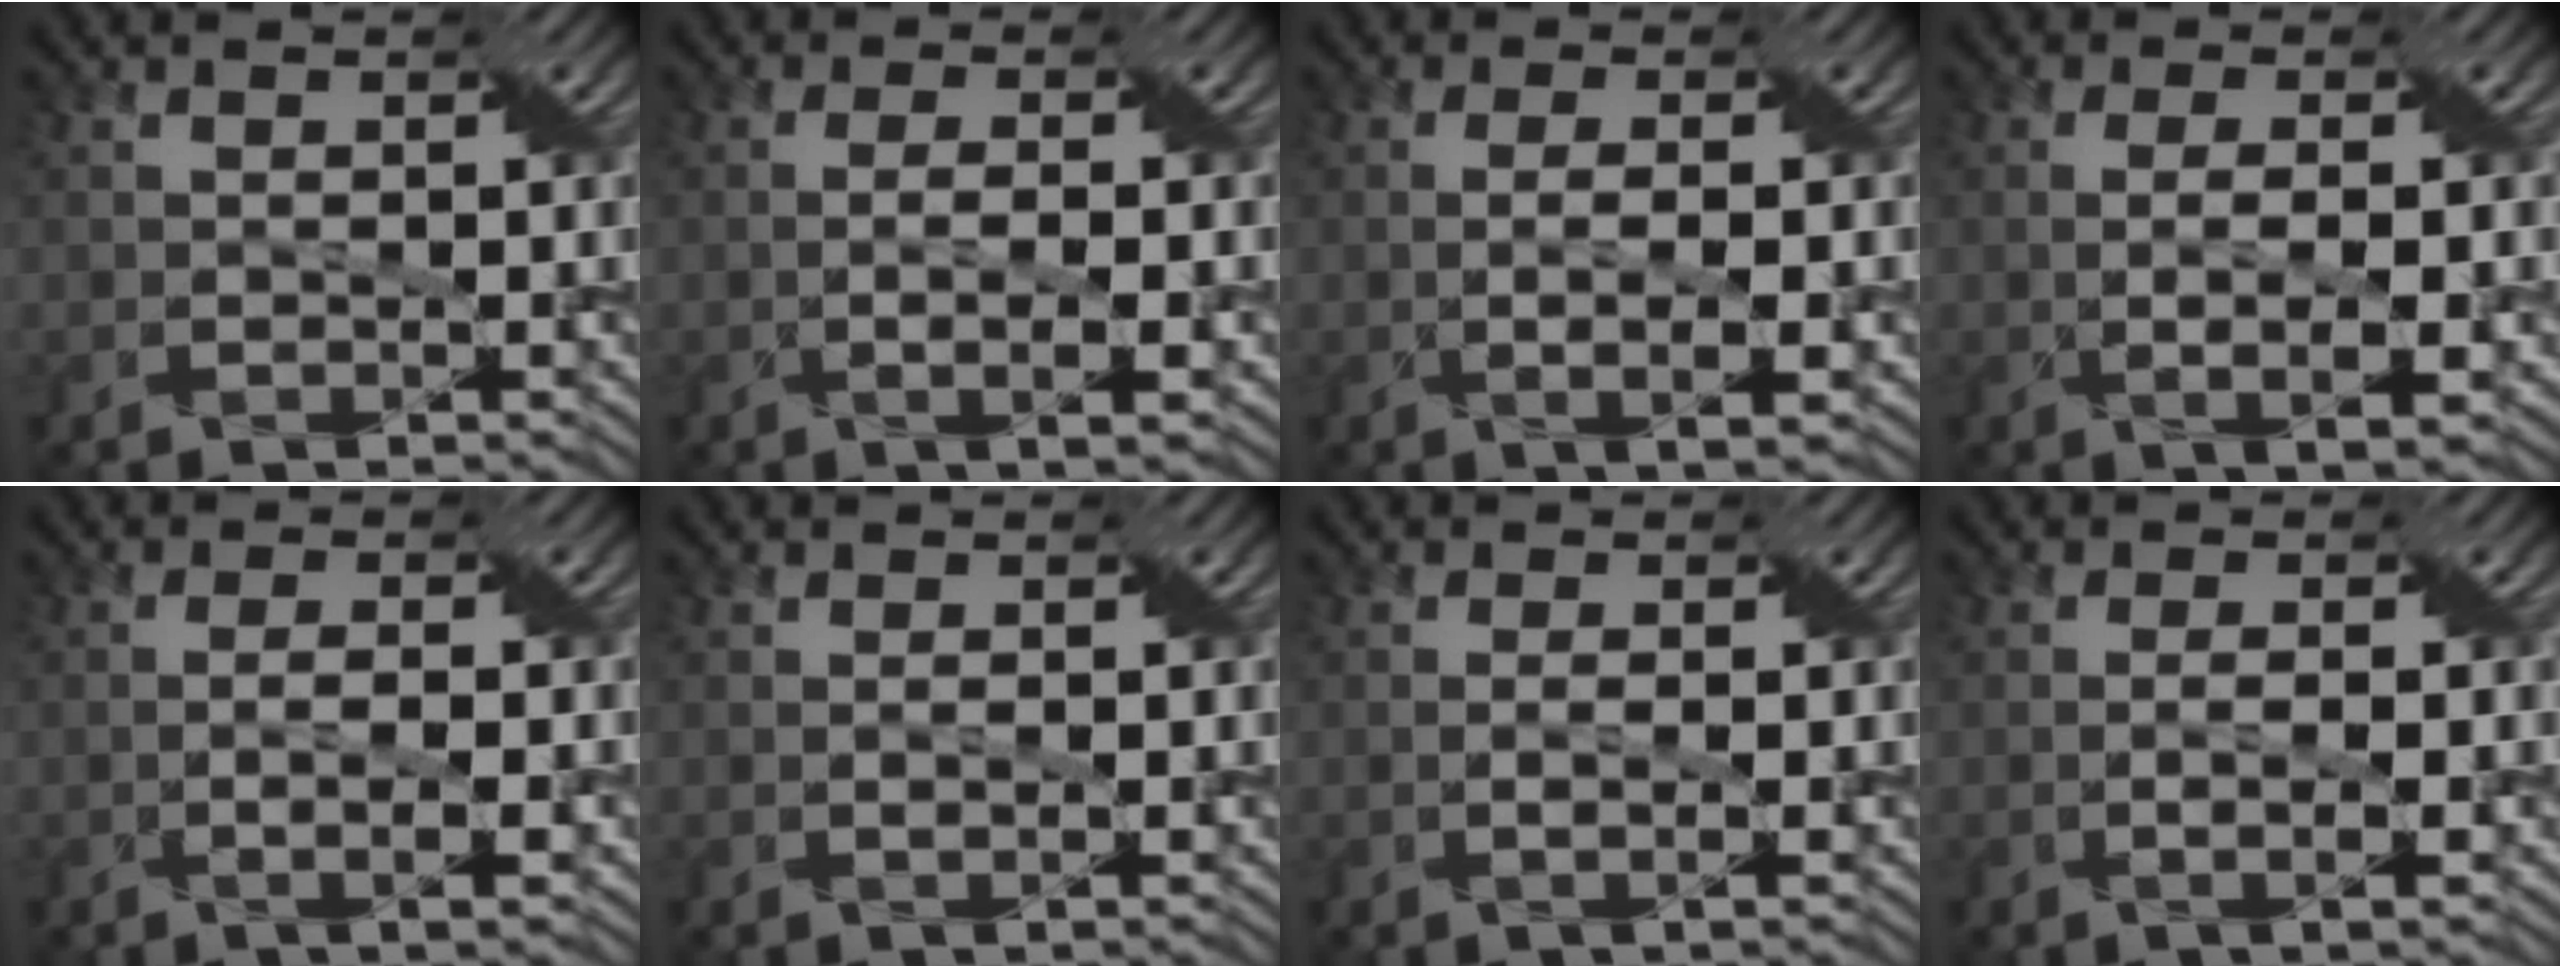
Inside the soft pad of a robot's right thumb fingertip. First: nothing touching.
{"total": 3.5, "force": [-0.7, 0.7, 3.3], "torque": [-0.062, 0.005, -0.014]}
{"total": 3.8, "force": [-0.6, 0.7, 3.7], "torque": [-0.070, 0.003, -0.010]}
{"total": 4.2, "force": [-0.6, 0.9, 4.1], "torque": [-0.080, 0.003, -0.008]}
{"total": 3.1, "force": [-0.7, 0.6, 2.9], "torque": [-0.054, 0.006, -0.016]}
{"total": 0.9, "force": [0.1, 0.1, 0.8], "torque": [-0.017, 0.002, 0.001]}
{"total": 1.5, "force": [-0.2, 0.2, 1.4], "torque": [-0.031, 0.004, -0.005]}
{"total": 2.2, "force": [-0.5, 0.3, 2.1], "torque": [-0.040, 0.004, -0.010]}